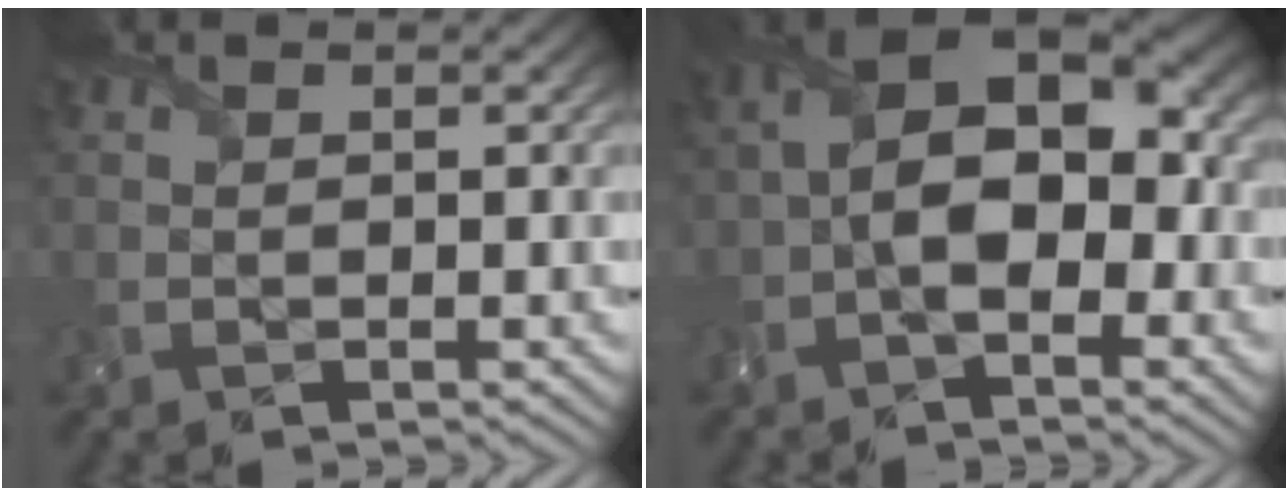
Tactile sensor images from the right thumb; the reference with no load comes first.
{"total": 13.2, "force": [-0.1, 7.4, 10.9], "torque": [-0.206, 0.008, -0.011]}